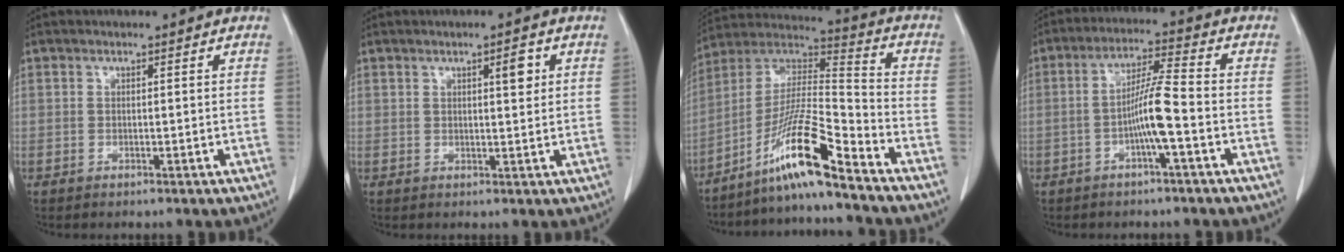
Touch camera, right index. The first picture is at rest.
{"total": 3.0, "force": [1.4, 1.0, 2.5], "torque": [-0.035, 0.001, 0.022]}
{"total": 13.7, "force": [-9.5, -0.2, 9.9], "torque": [-0.192, 0.001, -0.177]}
{"total": 7.0, "force": [-2.1, -0.2, 6.7], "torque": [-0.130, 0.011, -0.040]}